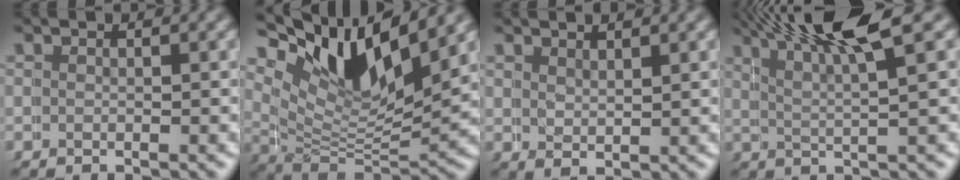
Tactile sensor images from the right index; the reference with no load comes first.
{"total": 10.3, "force": [5.3, 5.3, 7.0], "torque": [-0.142, 0.005, 0.081]}
{"total": 2.4, "force": [2.3, 0.1, 0.8], "torque": [-0.014, -0.002, 0.047]}
{"total": 7.9, "force": [5.8, 0.8, 5.4], "torque": [-0.092, 0.015, 0.088]}